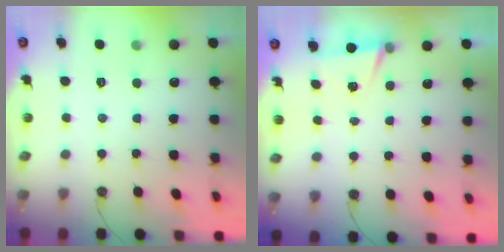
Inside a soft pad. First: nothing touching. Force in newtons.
{"total": 4.8, "press": 1.7, "slide": 4.5}